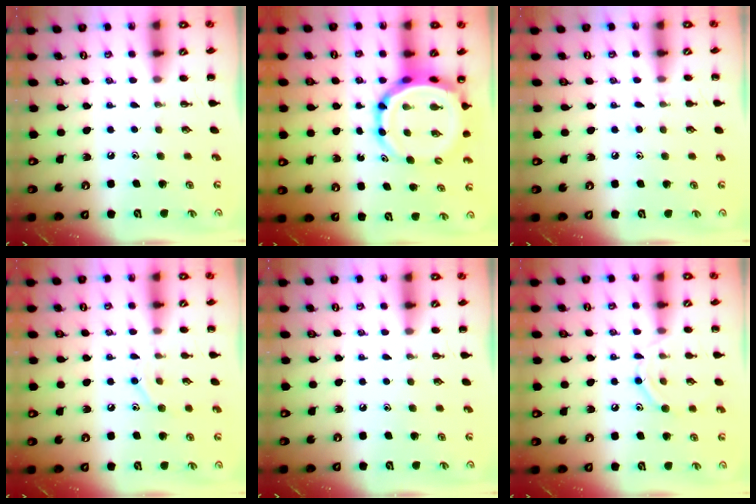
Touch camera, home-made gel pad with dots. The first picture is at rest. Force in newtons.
{"total": 10.5, "press": 10.0, "slide": 3.2}
{"total": 4.5, "press": 4.1, "slide": 1.6}
{"total": 8.2, "press": 8.1, "slide": 1.5}
{"total": 0.0}
{"total": 8.9, "press": 8.9, "slide": 1.1}